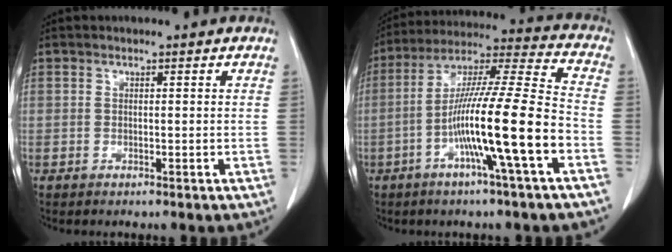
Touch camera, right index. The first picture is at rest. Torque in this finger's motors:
{"motor_torque": [1.82, -0.32, 1.05, 0.21]}